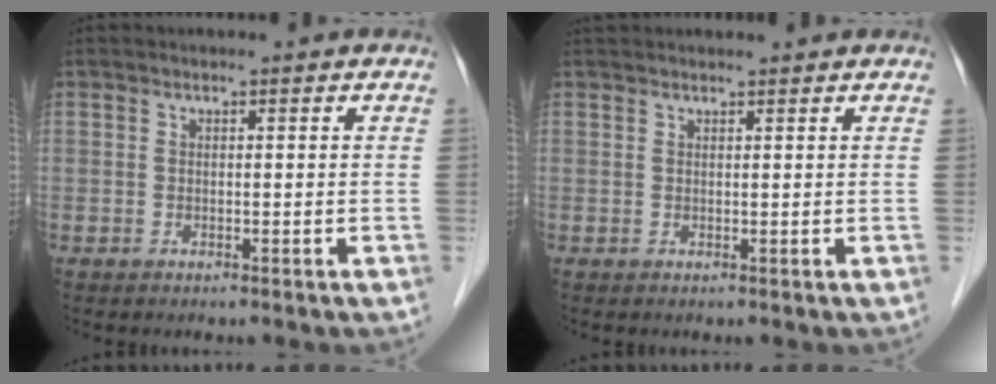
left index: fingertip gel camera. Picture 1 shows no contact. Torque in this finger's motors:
{"motor_torque": [-0.71, -0.97, -0.07, -0.04]}